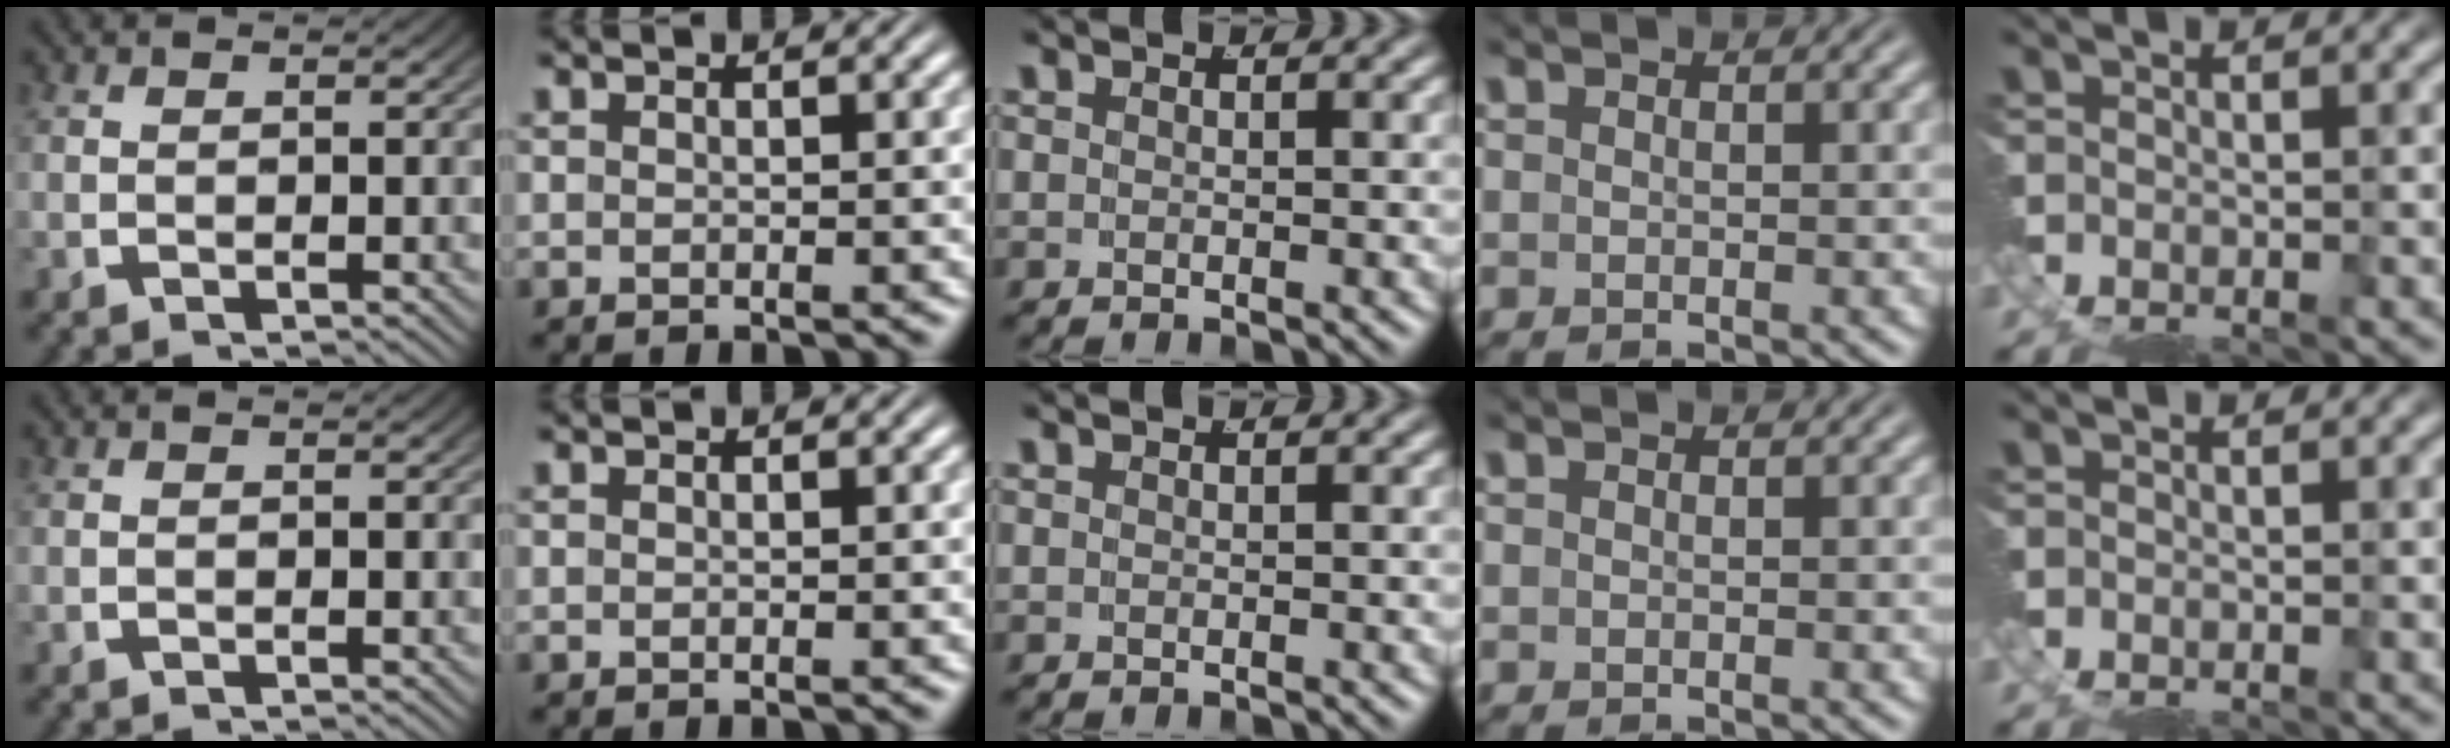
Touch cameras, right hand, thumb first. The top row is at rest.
{}